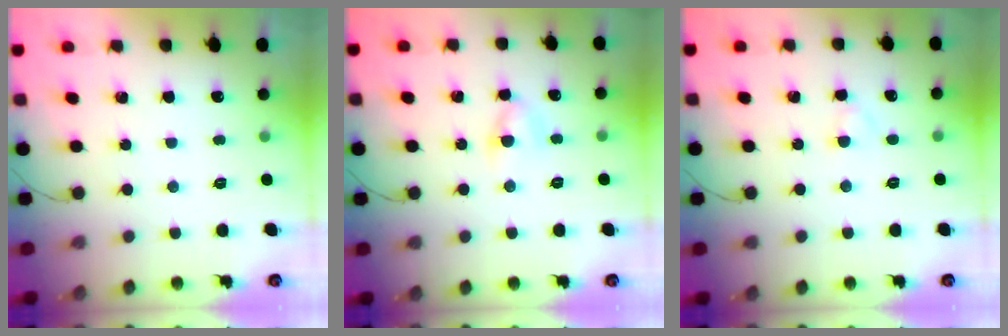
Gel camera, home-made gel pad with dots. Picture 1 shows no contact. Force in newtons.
{"total": 4.8, "press": 4.7, "slide": 1.2}
{"total": 1.9, "press": 1.7, "slide": 0.9}